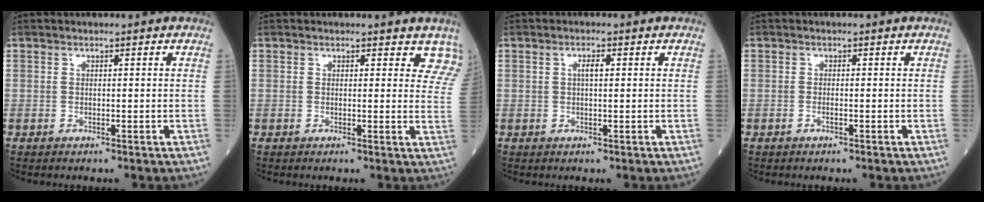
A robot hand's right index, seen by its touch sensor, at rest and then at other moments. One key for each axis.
{"total": 5.1, "fx": 4.4, "fy": 2.2, "fz": 1.2, "tx": 0.013, "ty": -0.013, "tz": 0.025}
{"total": 1.7, "fx": 0.4, "fy": 0.4, "fz": 1.6, "tx": -0.031, "ty": 0.003, "tz": 0.006}
{"total": 0.5, "fx": -0.3, "fy": 0.1, "fz": 0.4, "tx": -0.006, "ty": 0.000, "tz": -0.006}